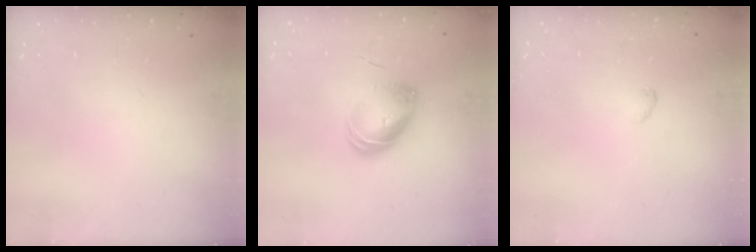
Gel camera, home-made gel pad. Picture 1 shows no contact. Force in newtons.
{"total": 9.0, "press": 9.0, "slide": 0.3}
{"total": 2.6, "press": 2.5, "slide": 0.5}